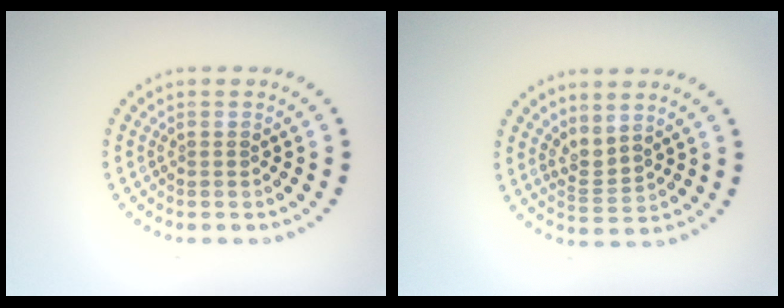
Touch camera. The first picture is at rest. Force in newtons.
{"total": 2.3, "press": 1.5, "slide": 1.7}